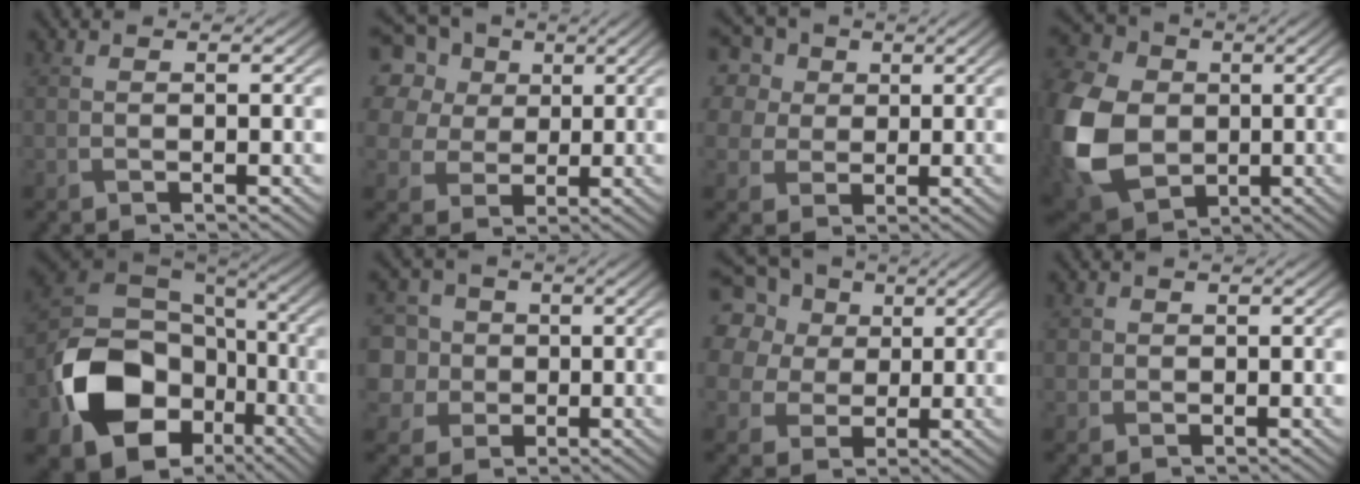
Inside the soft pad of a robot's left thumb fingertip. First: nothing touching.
{"total": 16.2, "force": [7.0, 12.4, 7.7], "torque": [-0.254, 0.033, 0.141]}
{"total": 12.7, "force": [5.8, 9.4, 6.2], "torque": [-0.193, 0.036, 0.098]}
{"total": 16.5, "force": [-1.6, 13.0, 10.1], "torque": [-0.297, -0.014, -0.038]}
{"total": 15.8, "force": [-6.1, 11.8, 8.7], "torque": [-0.183, -0.049, -0.112]}
{"total": 10.1, "force": [1.7, 9.1, 4.1], "torque": [-0.141, 0.027, 0.011]}
{"total": 18.1, "force": [7.6, 14.4, 7.8], "torque": [-0.264, 0.029, 0.136]}
{"total": 1.6, "force": [0.2, 1.6, 0.2], "torque": [-0.001, -0.004, 0.003]}